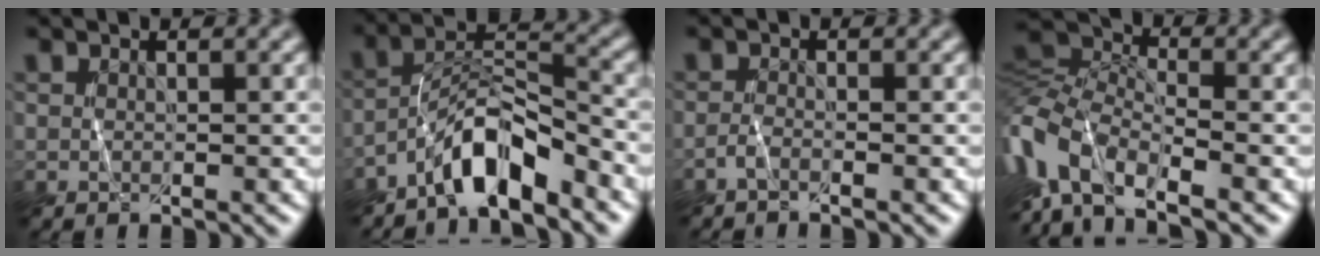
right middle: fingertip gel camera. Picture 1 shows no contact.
{"total": 5.4, "force": [-4.4, 1.3, 2.9], "torque": [-0.046, 0.017, -0.084]}
{"total": 1.0, "force": [-1.0, 0.0, 0.1], "torque": [-0.004, 0.001, -0.020]}
{"total": 8.8, "force": [-4.7, 4.5, 5.9], "torque": [-0.128, 0.003, -0.107]}